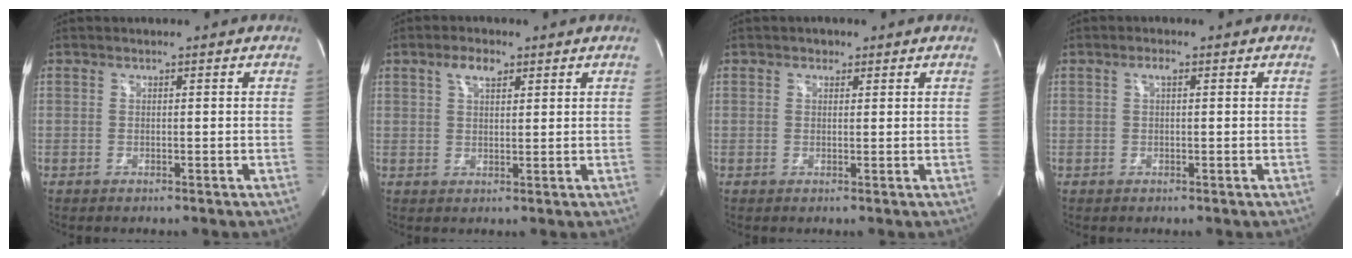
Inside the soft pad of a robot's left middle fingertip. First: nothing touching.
{"total": 3.5, "force": [2.0, 1.5, 2.4], "torque": [-0.049, 0.010, 0.039]}
{"total": 1.3, "force": [0.7, 0.9, 0.4], "torque": [-0.006, 0.004, 0.009]}
{"total": 1.3, "force": [0.4, 0.3, 1.2], "torque": [-0.020, 0.004, 0.006]}